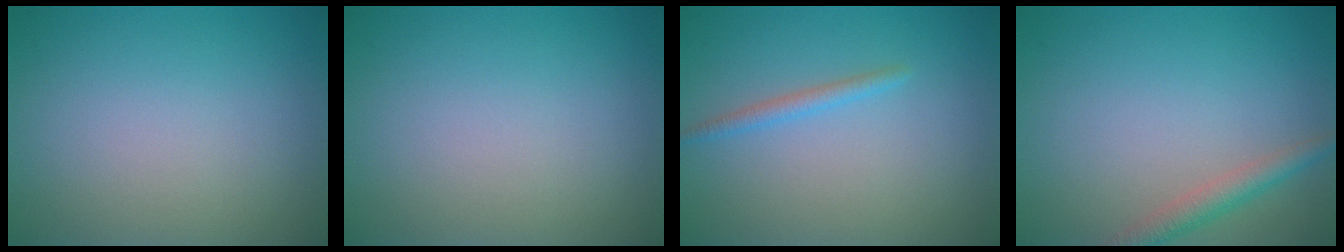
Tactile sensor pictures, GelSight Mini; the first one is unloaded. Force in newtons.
{"total": 0.0}
{"total": 1.3, "press": 1.3, "slide": 0.0}
{"total": 2.3, "press": 2.3, "slide": 0.1}